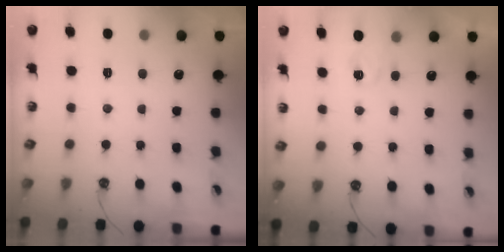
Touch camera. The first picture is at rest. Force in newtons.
{"total": 2.9, "press": 2.9, "slide": 0.4}